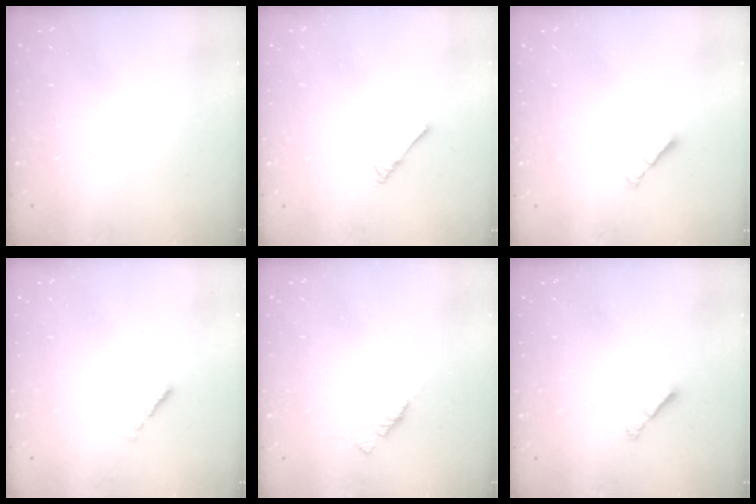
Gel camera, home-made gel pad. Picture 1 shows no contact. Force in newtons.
{"total": 2.7, "press": 2.6, "slide": 0.5}
{"total": 2.9, "press": 2.8, "slide": 0.6}
{"total": 0.0}
{"total": 1.9, "press": 1.7, "slide": 0.6}
{"total": 2.9, "press": 2.8, "slide": 0.6}